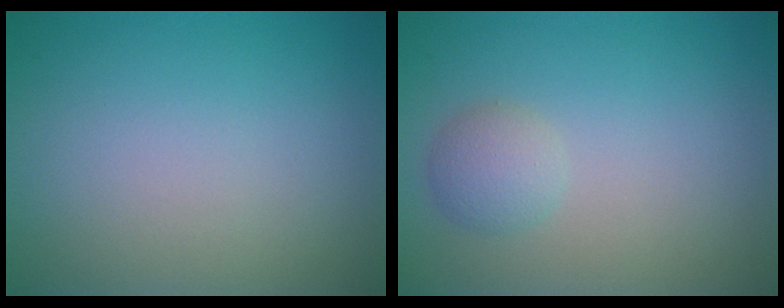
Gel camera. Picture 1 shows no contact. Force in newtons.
{"total": 1.8, "press": 1.8, "slide": 0.1}